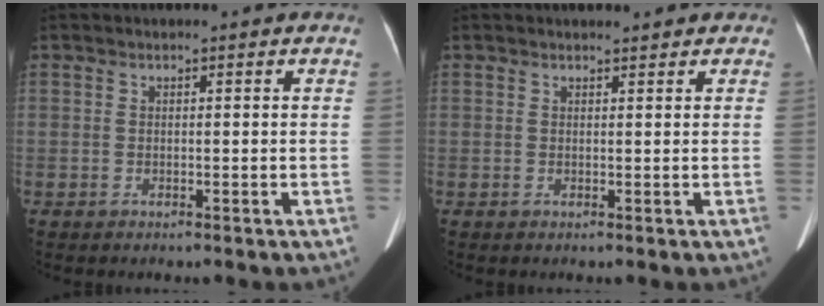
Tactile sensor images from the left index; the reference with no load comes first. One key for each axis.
{"total": 2.3, "fx": 2.0, "fy": 0.9, "fz": 0.8, "tx": -0.009, "ty": 0.008, "tz": 0.021}